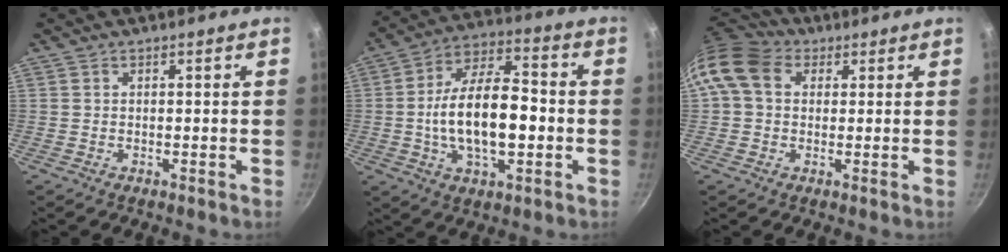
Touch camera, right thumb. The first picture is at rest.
{"total": 17.0, "force": [-1.9, 8.5, 14.6], "torque": [-0.233, 0.035, -0.037]}
{"total": 10.7, "force": [2.7, 8.3, 6.2], "torque": [-0.105, 0.016, 0.031]}